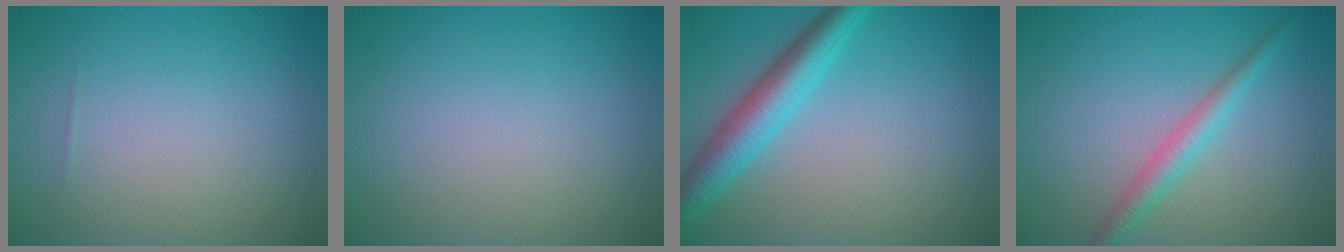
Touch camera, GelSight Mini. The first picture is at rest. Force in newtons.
{"total": 0.0}
{"total": 4.6, "press": 4.5, "slide": 0.2}
{"total": 2.3, "press": 2.3, "slide": 0.1}